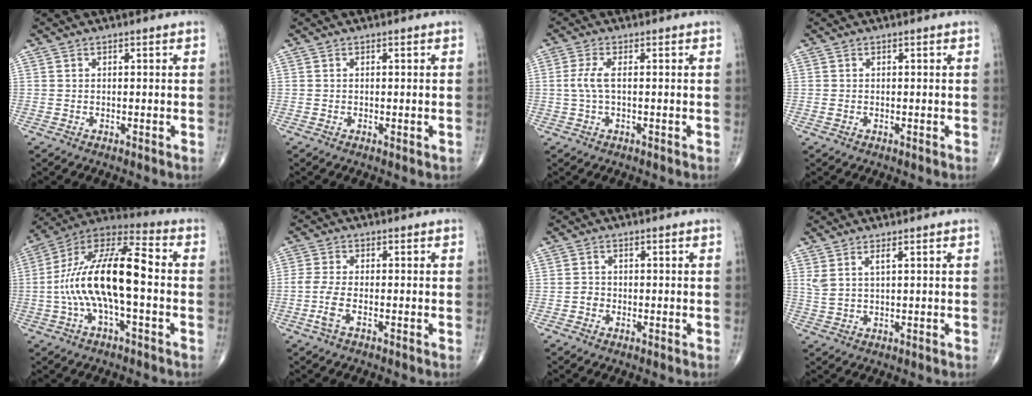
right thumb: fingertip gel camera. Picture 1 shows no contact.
{"total": 1.1, "force": [-0.3, 0.3, 1.0], "torque": [-0.014, -0.003, -0.003]}
{"total": 3.3, "force": [0.0, 1.0, 3.2], "torque": [-0.086, 0.004, -0.003]}
{"total": 0.6, "force": [-0.2, 0.4, 0.4], "torque": [-0.012, 0.002, -0.001]}
{"total": 18.5, "force": [-1.8, 6.7, 17.1], "torque": [-0.331, 0.050, -0.039]}
{"total": 4.0, "force": [-1.6, 1.2, 3.5], "torque": [-0.093, 0.001, -0.036]}
{"total": 1.5, "force": [-0.6, 1.3, 0.5], "torque": [0.000, 0.006, -0.013]}
{"total": 3.2, "force": [1.5, 0.8, 2.8], "torque": [-0.067, -0.002, 0.038]}